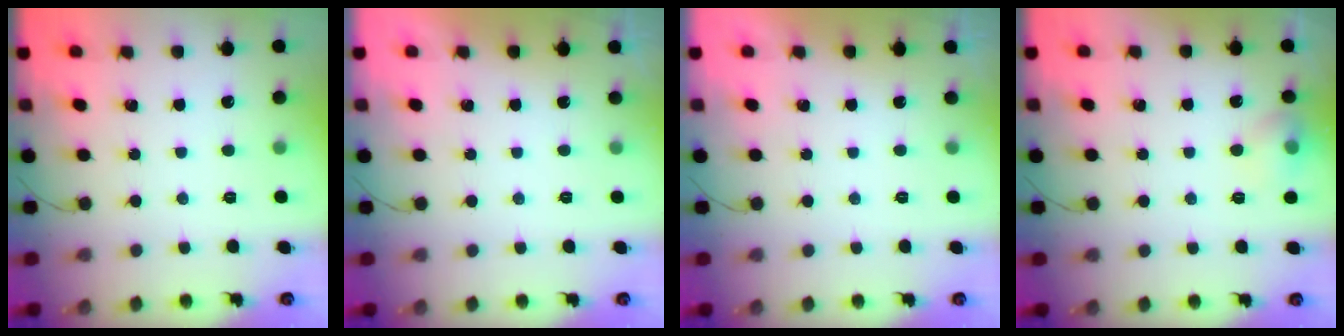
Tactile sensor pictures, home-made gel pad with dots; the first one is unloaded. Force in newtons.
{"total": 0.0}
{"total": 0.0}
{"total": 7.8, "press": 7.6, "slide": 1.6}